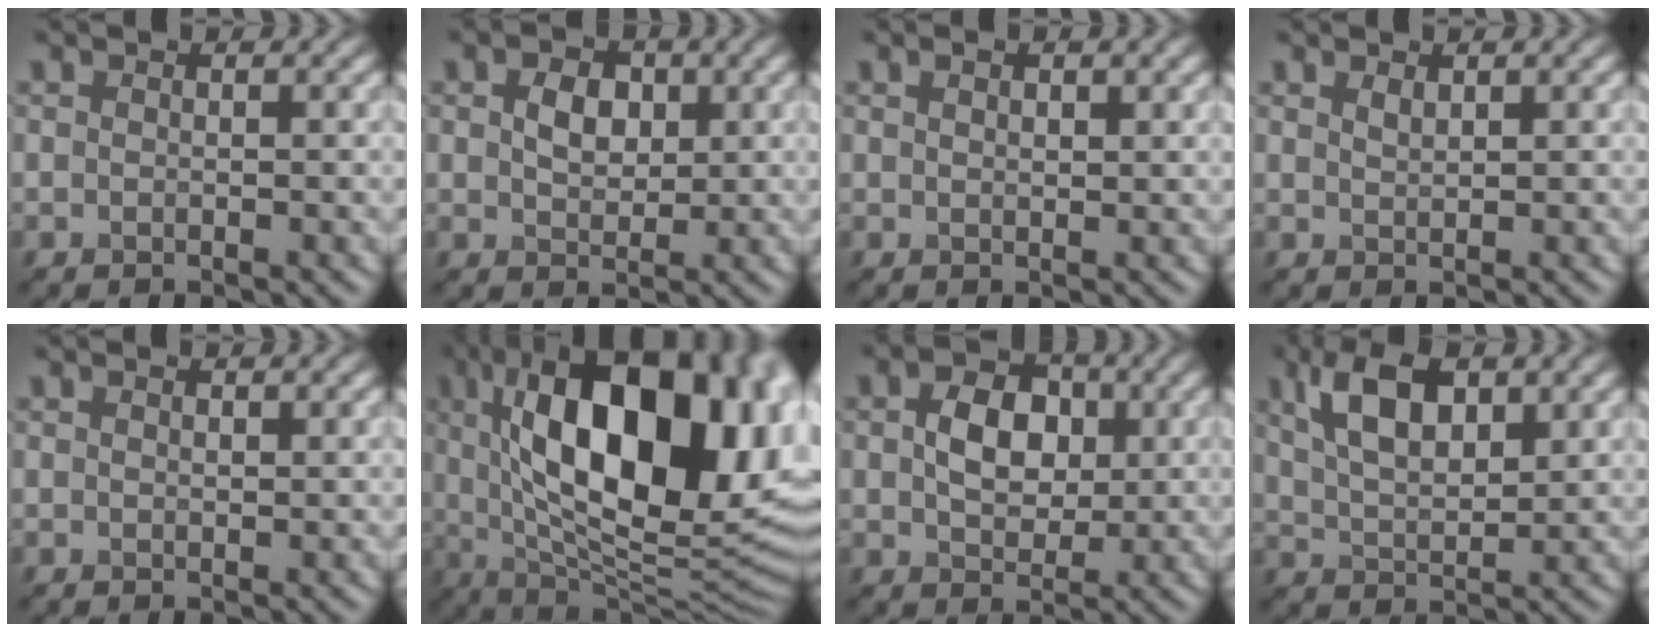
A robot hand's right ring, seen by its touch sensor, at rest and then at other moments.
{"total": 1.1, "force": [0.2, 0.9, 0.7], "torque": [-0.041, 0.003, 0.031]}
{"total": 0.7, "force": [0.5, -0.5, 0.3], "torque": [-0.010, -0.008, 0.026]}
{"total": 1.1, "force": [0.1, -0.8, -0.7], "torque": [-0.011, 0.002, 0.029]}
{"total": 0.5, "force": [0.2, -0.5, 0.0], "torque": [-0.010, -0.005, 0.014]}
{"total": 18.6, "force": [5.1, 8.6, 15.8], "torque": [-0.245, 0.020, 0.110]}
{"total": 3.1, "force": [0.3, 2.2, 2.1], "torque": [-0.063, 0.003, 0.028]}
{"total": 5.6, "force": [2.8, 2.3, 4.3], "torque": [-0.107, 0.008, 0.077]}